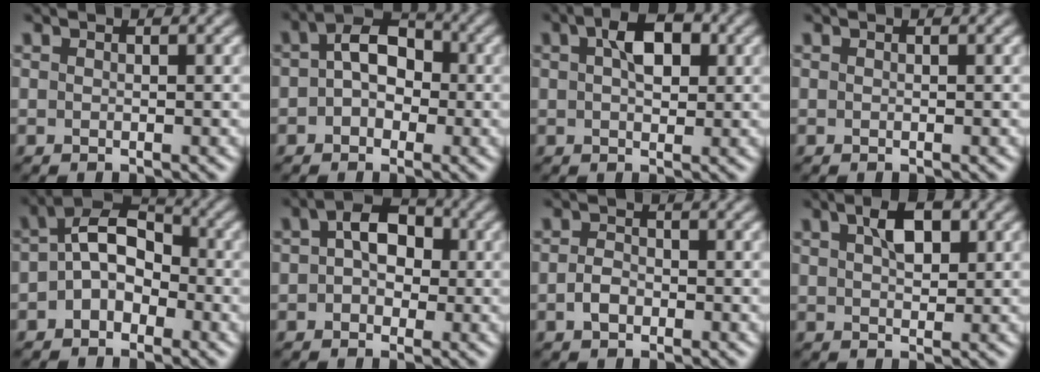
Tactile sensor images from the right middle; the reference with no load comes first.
{"total": 4.5, "force": [0.2, 3.3, 3.2], "torque": [-0.036, 0.011, -0.013]}
{"total": 4.2, "force": [1.2, 2.4, 3.2], "torque": [-0.052, 0.010, 0.016]}
{"total": 0.0}
{"total": 4.8, "force": [-0.6, 3.4, 3.4], "torque": [-0.046, 0.012, -0.023]}
{"total": 4.5, "force": [0.6, 3.2, 3.2], "torque": [-0.038, 0.014, -0.006]}
{"total": 1.7, "force": [-0.6, 1.2, 1.1], "torque": [-0.023, 0.002, -0.015]}
{"total": 3.4, "force": [1.3, 1.7, 2.6], "torque": [-0.046, 0.009, 0.023]}